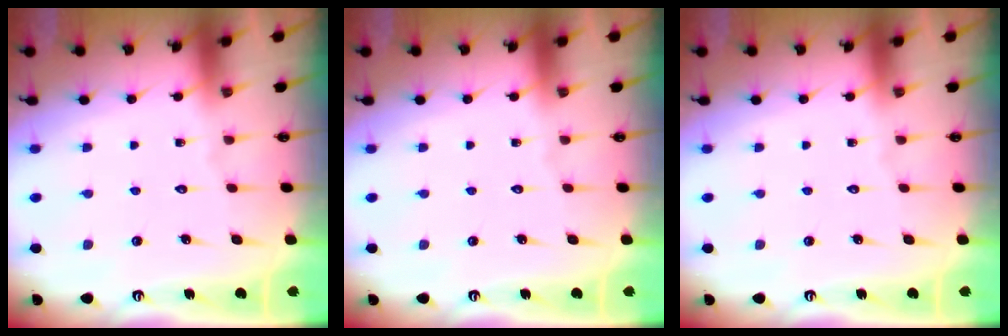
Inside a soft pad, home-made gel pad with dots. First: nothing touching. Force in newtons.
{"total": 0.0}
{"total": 0.0}